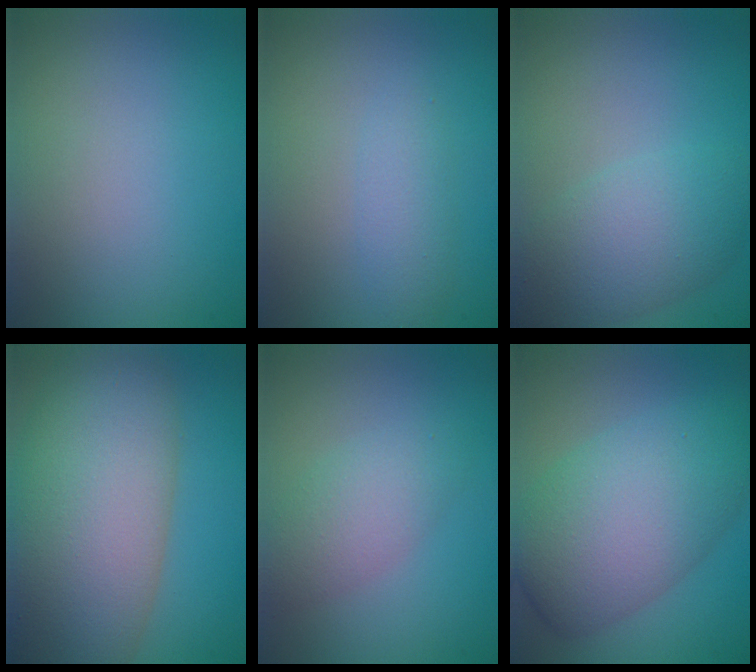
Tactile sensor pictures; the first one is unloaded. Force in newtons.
{"total": 2.0, "press": 2.0, "slide": 0.0}
{"total": 5.5, "press": 5.5, "slide": 0.1}
{"total": 12.9, "press": 12.9, "slide": 0.8}
{"total": 3.0, "press": 3.0, "slide": 0.1}
{"total": 8.7, "press": 8.7, "slide": 0.1}